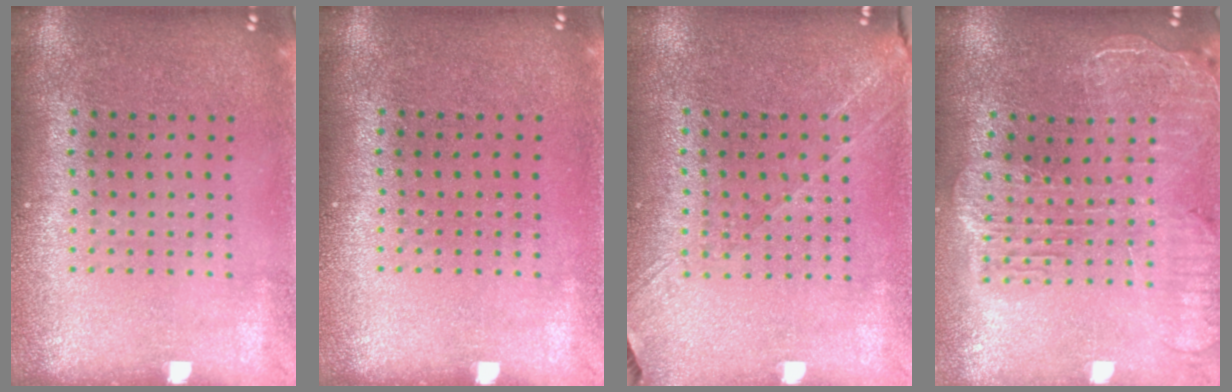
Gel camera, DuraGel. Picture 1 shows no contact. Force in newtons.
{"total": 0.0}
{"total": 1.3, "press": 1.2, "slide": 0.6}
{"total": 2.5, "press": 2.2, "slide": 1.2}